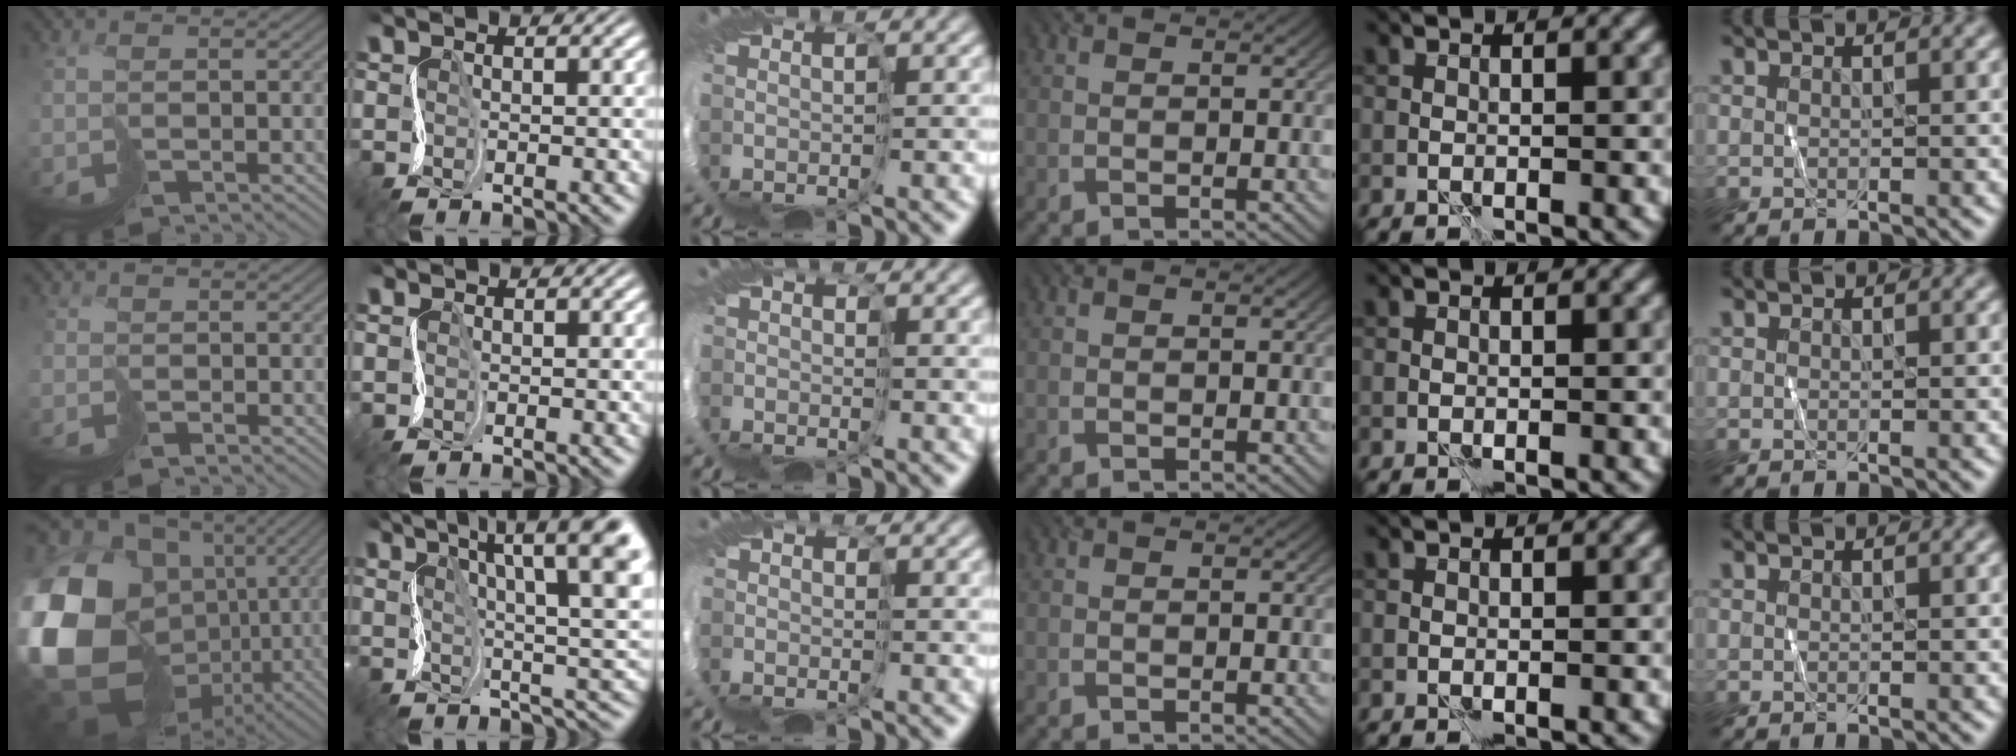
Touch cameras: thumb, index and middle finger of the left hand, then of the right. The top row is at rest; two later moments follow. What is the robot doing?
{"motion": "cut", "object": "paper bag"}